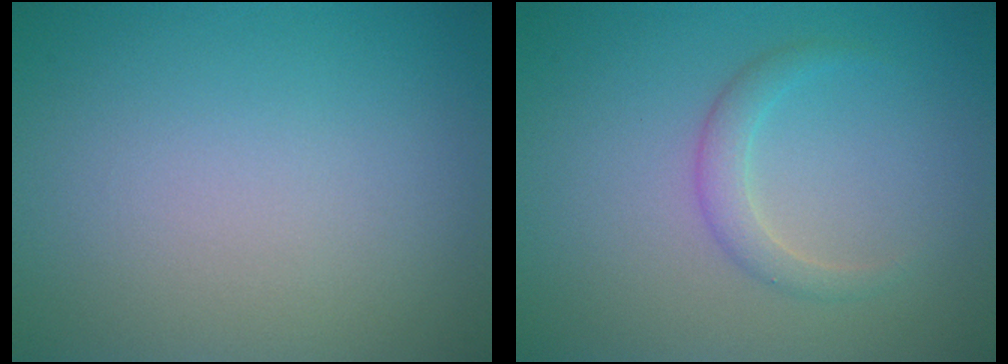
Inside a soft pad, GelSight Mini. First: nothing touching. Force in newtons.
{"total": 1.7, "press": 1.7, "slide": 0.0}